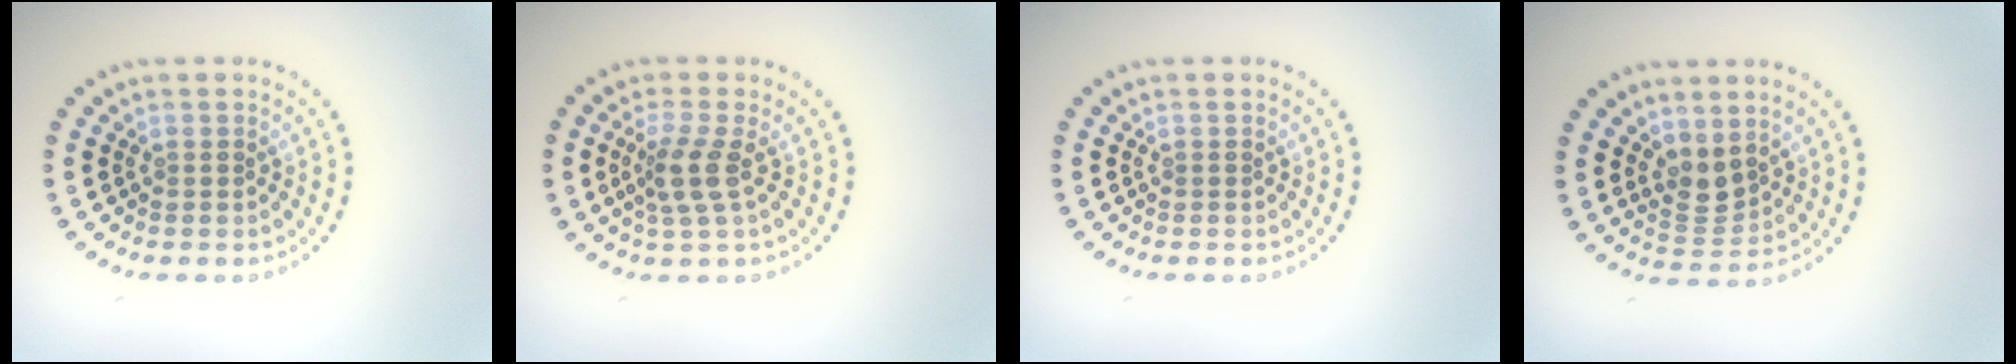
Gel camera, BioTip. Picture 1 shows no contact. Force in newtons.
{"total": 2.7, "press": 2.1, "slide": 1.8}
{"total": 0.0}
{"total": 2.2, "press": 1.8, "slide": 1.4}